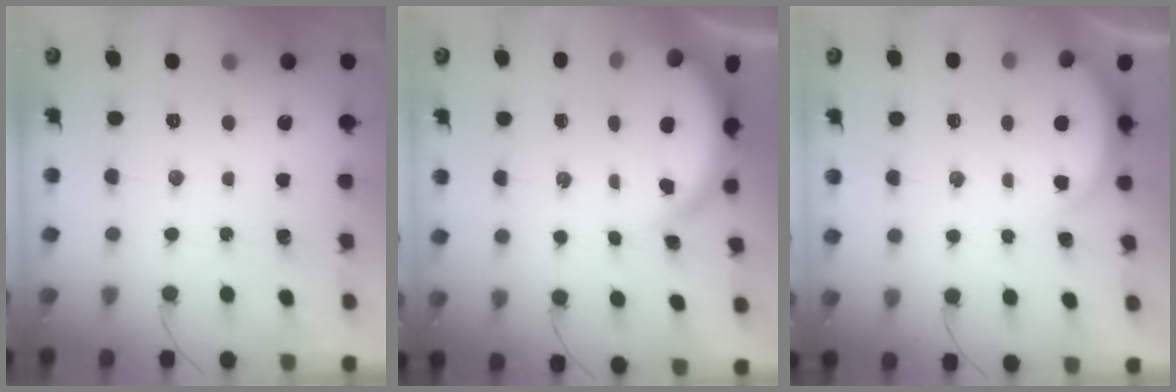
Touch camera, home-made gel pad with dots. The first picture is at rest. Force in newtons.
{"total": 3.8, "press": 3.8, "slide": 0.1}
{"total": 2.5, "press": 2.5, "slide": 0.5}